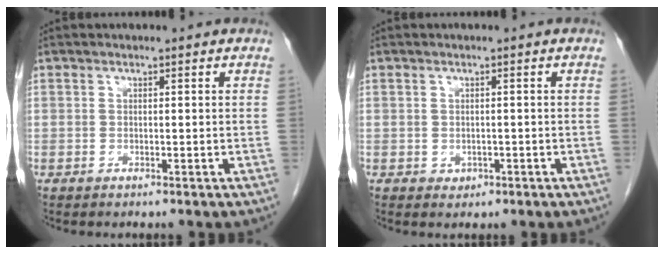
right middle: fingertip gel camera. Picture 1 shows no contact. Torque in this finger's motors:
{"motor_torque": [-0.06, 0.08, -0.01, -0.01]}